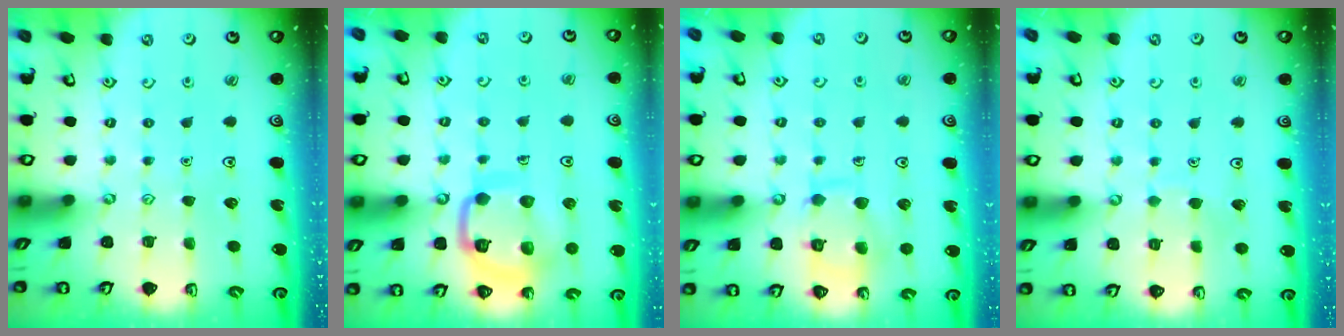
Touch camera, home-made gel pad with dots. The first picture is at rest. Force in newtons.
{"total": 14.4, "press": 14.3, "slide": 1.5}
{"total": 10.9, "press": 10.9, "slide": 0.5}
{"total": 2.6, "press": 2.6, "slide": 0.1}